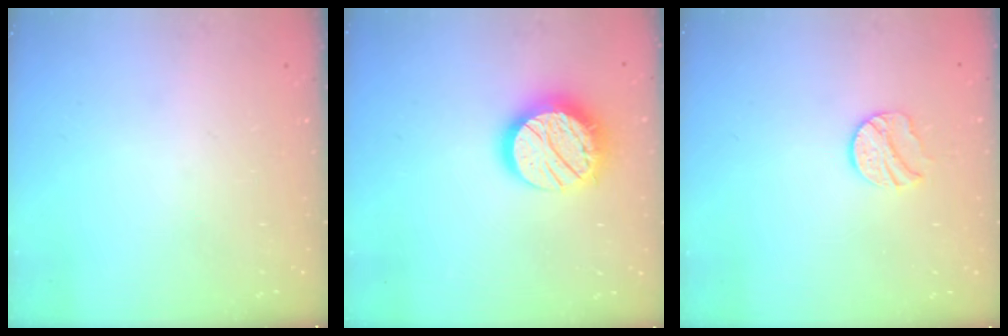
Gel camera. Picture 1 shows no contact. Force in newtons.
{"total": 15.9, "press": 15.9, "slide": 1.0}
{"total": 9.4, "press": 9.4, "slide": 0.4}